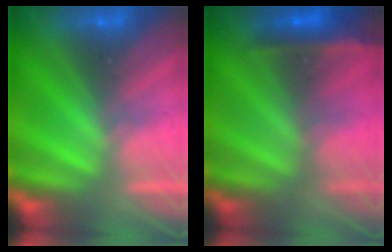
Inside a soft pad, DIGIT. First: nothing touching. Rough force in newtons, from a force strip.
{"total": 2.4}